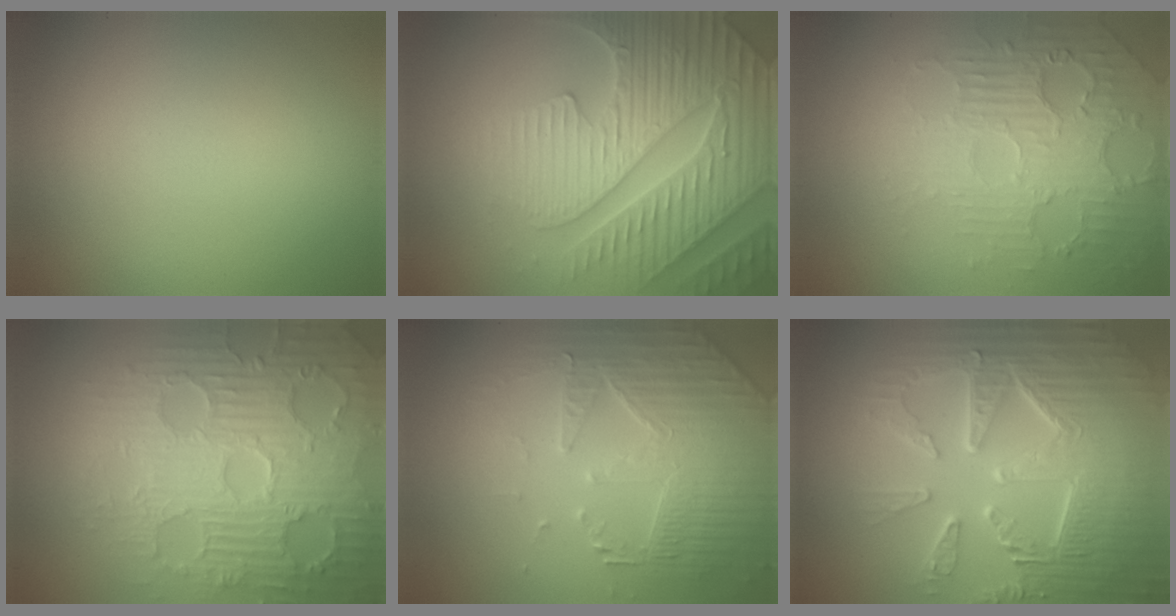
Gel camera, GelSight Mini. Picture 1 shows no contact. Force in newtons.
{"total": 7.4, "press": 7.2, "slide": 1.7}
{"total": 4.1, "press": 3.7, "slide": 1.8}
{"total": 8.4, "press": 6.4, "slide": 5.5}
{"total": 4.4, "press": 4.2, "slide": 1.3}
{"total": 10.1, "press": 6.8, "slide": 7.5}